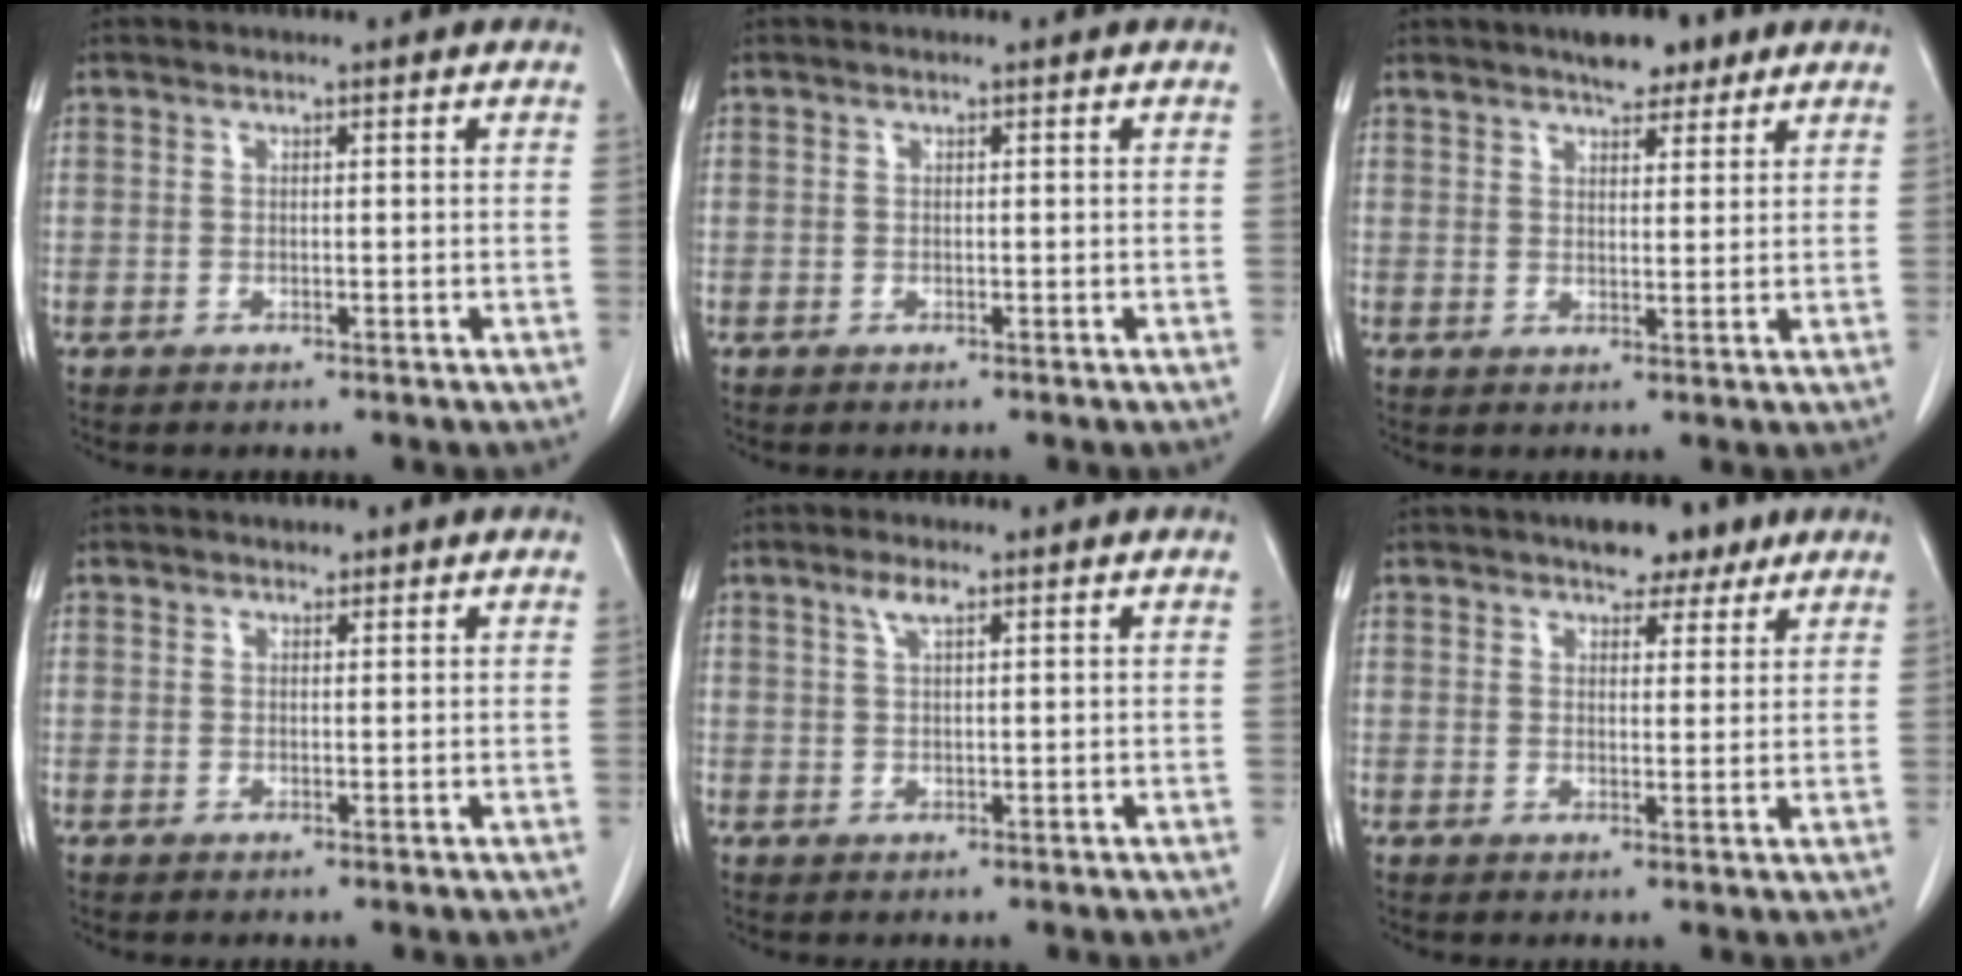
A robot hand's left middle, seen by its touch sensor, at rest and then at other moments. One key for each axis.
{"total": 0.0}
{"total": 5.5, "fx": 4.2, "fy": 1.9, "fz": 3.1, "tx": -0.048, "ty": 0.007, "tz": 0.065}
{"total": 0.9, "fx": 0.8, "fy": 0.4, "fz": 0.2, "tx": -0.002, "ty": -0.004, "tz": 0.010}
{"total": 2.0, "fx": 1.2, "fy": 0.4, "fz": 1.5, "tx": -0.034, "ty": 0.004, "tz": 0.027}
{"total": 5.3, "fx": 3.9, "fy": 2.5, "fz": 2.5, "tx": -0.031, "ty": 0.007, "tz": 0.057}